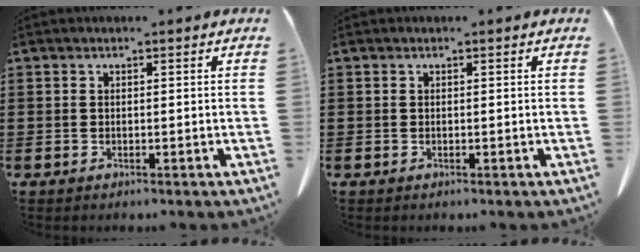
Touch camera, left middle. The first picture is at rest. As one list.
[{"total": 0.0}]